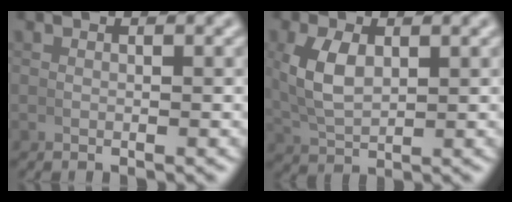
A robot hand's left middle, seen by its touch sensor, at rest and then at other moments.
{"total": 4.0, "force": [1.0, 2.2, 3.1], "torque": [-0.075, -0.004, 0.030]}